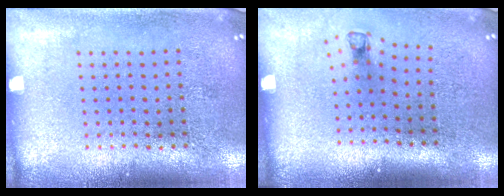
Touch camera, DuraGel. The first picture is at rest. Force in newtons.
{"total": 0.7, "press": 0.4, "slide": 0.6}